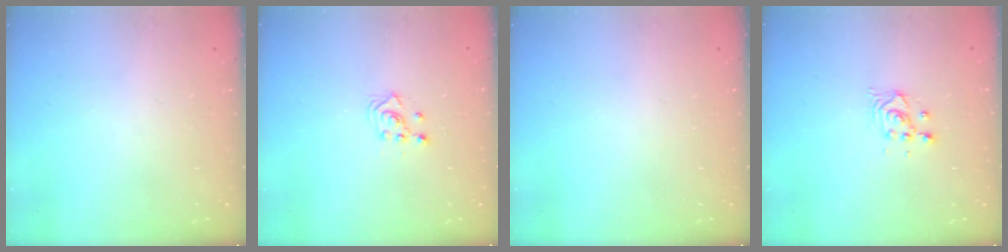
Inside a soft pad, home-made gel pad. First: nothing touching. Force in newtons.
{"total": 2.5, "press": 2.3, "slide": 1.0}
{"total": 0.0}
{"total": 2.8, "press": 2.8, "slide": 0.1}